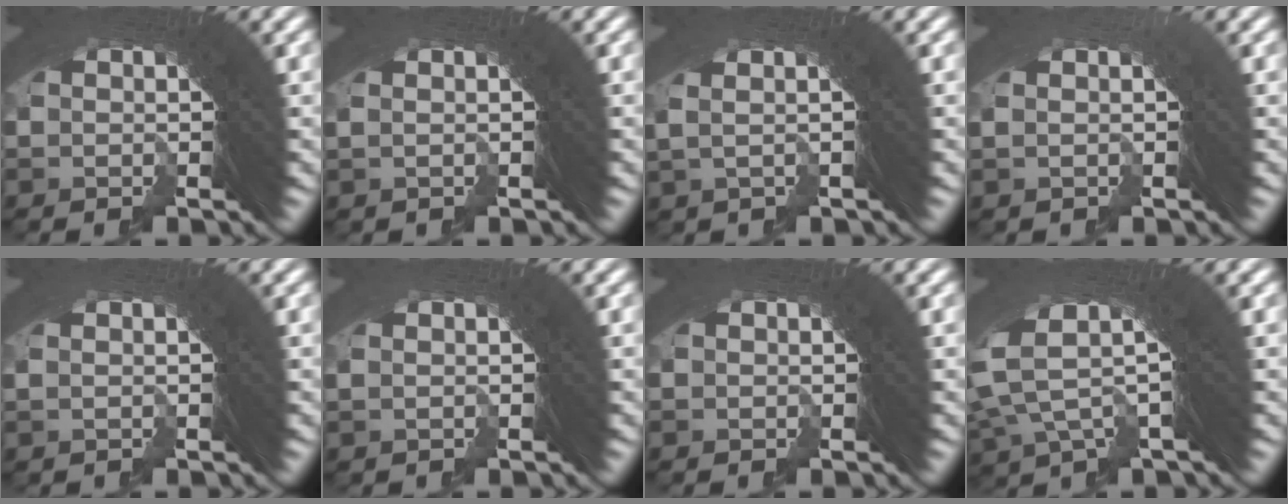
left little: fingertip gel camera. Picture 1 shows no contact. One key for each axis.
{"total": 1.1, "fx": 0.4, "fy": -0.2, "fz": 1.0, "tx": 0.003, "ty": 0.017, "tz": 0.001}
{"total": 3.2, "fx": 1.2, "fy": 1.0, "fz": 2.8, "tx": -0.030, "ty": 0.022, "tz": 0.009}
{"total": 0.8, "fx": -0.6, "fy": -0.4, "fz": -0.4, "tx": 0.001, "ty": 0.001, "tz": -0.008}
{"total": 0.0}
{"total": 0.0}
{"total": 0.0}
{"total": 6.7, "fx": 1.8, "fy": 2.9, "fz": 5.8, "tx": -0.112, "ty": 0.007, "tz": 0.026}